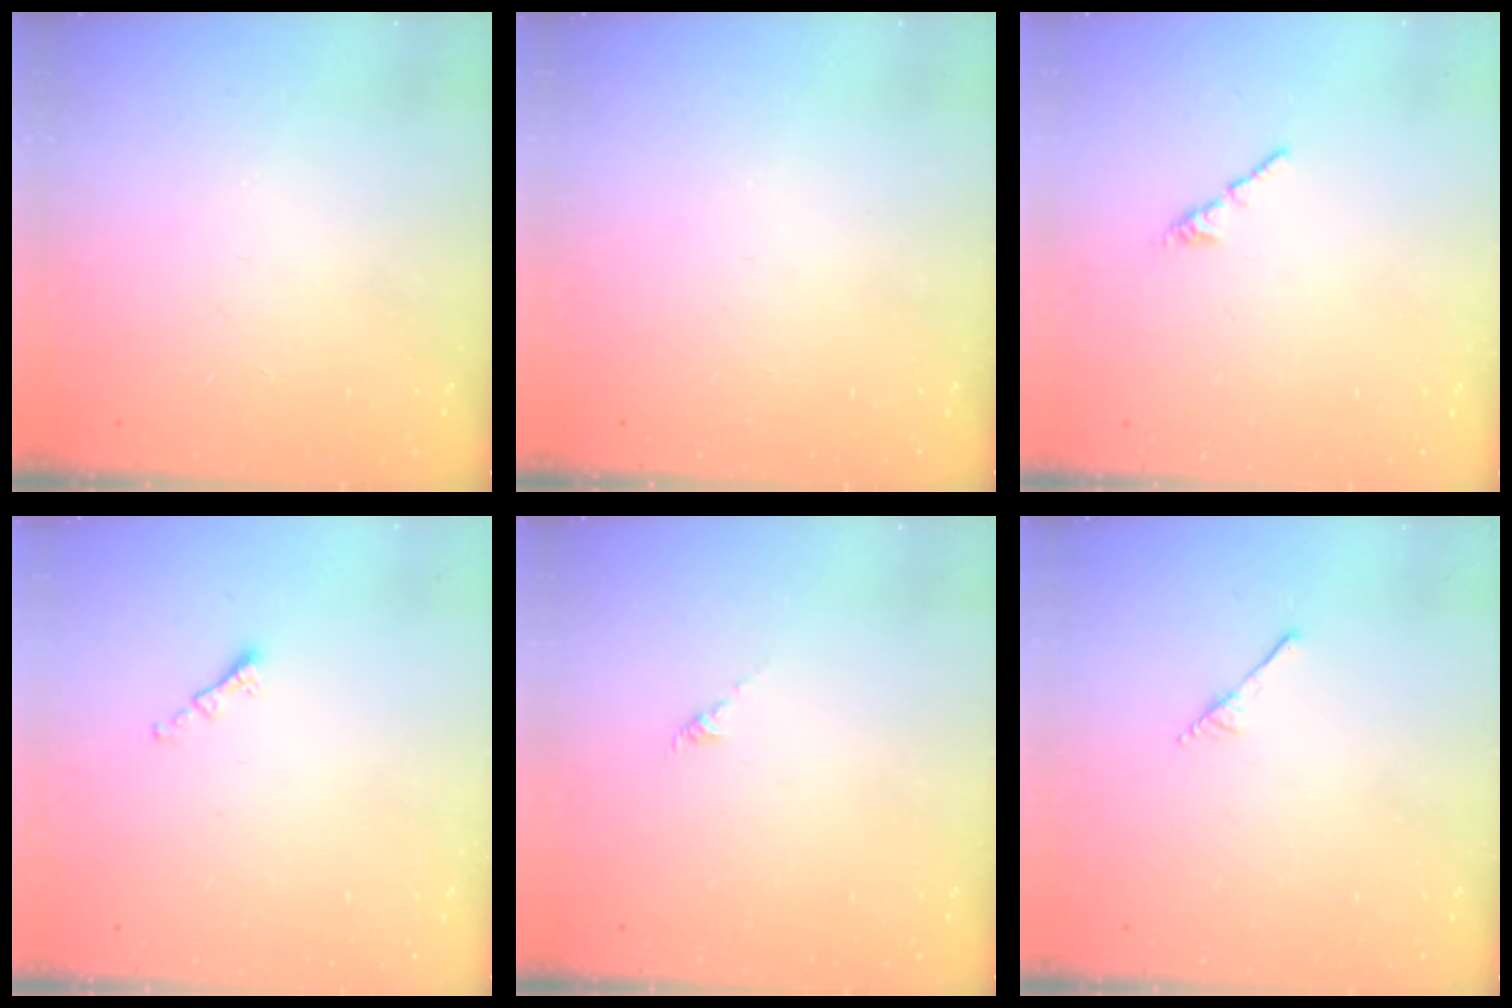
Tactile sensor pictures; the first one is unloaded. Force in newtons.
{"total": 0.0}
{"total": 0.8, "press": 0.7, "slide": 0.5}
{"total": 1.4, "press": 1.2, "slide": 0.6}
{"total": 0.0}
{"total": 1.7, "press": 1.7, "slide": 0.1}